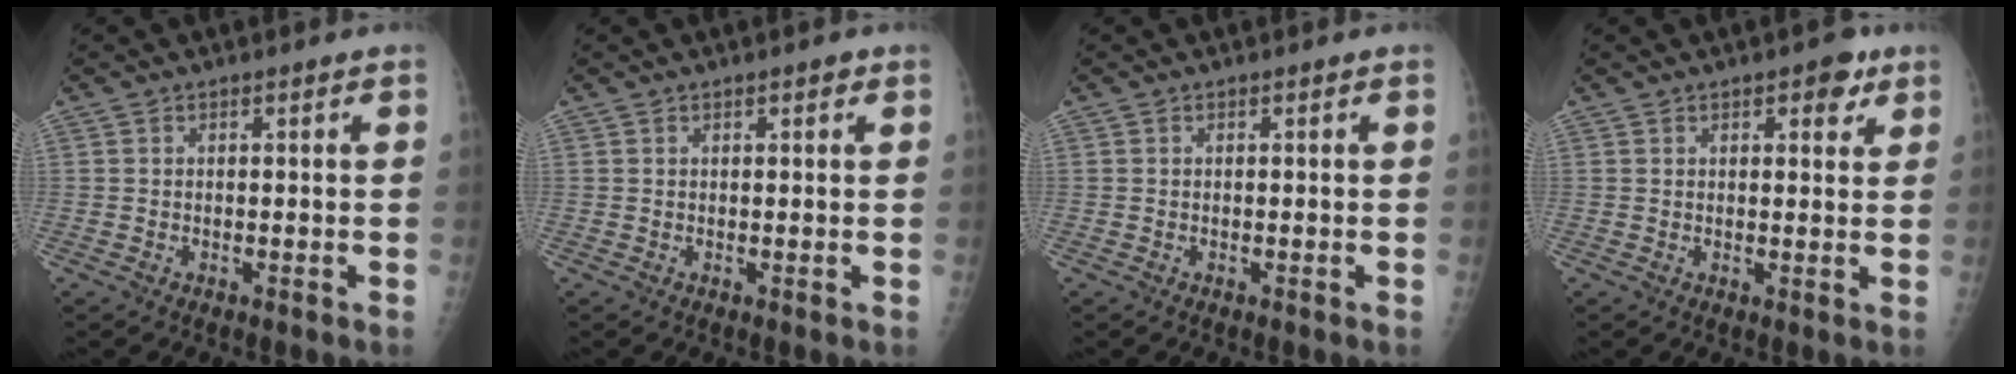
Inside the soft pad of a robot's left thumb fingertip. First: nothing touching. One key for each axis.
{"total": 1.2, "fx": 0.8, "fy": 0.4, "fz": 0.8, "tx": -0.009, "ty": -0.002, "tz": 0.010}
{"total": 0.0}
{"total": 4.7, "fx": 2.7, "fy": 2.2, "fz": 3.2, "tx": -0.020, "ty": -0.009, "tz": 0.030}